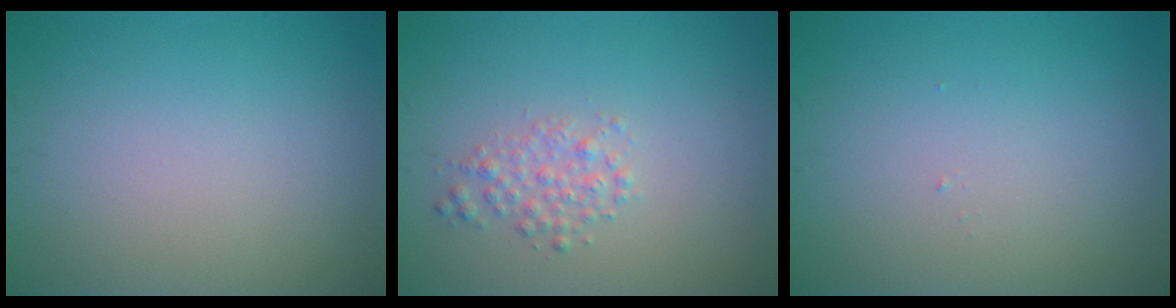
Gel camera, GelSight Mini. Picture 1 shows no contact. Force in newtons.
{"total": 1.8, "press": 1.8, "slide": 0.1}
{"total": 0.0}